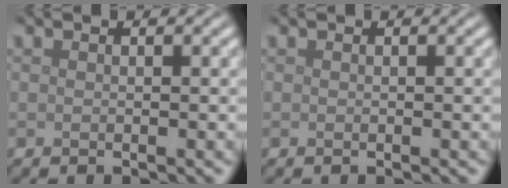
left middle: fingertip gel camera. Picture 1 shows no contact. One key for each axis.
{"total": 0.0}